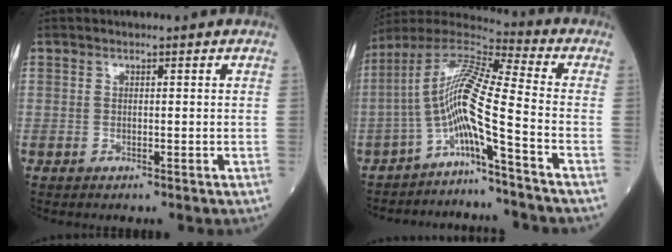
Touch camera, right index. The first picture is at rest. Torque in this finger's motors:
{"motor_torque": [0.33, -0.13, 0.78, 0.21]}